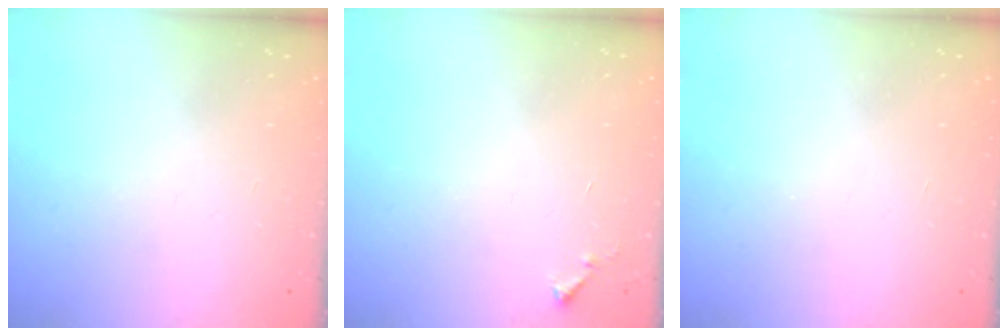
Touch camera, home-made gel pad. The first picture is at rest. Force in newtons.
{"total": 5.8, "press": 5.8, "slide": 0.4}
{"total": 1.6, "press": 1.6, "slide": 0.1}